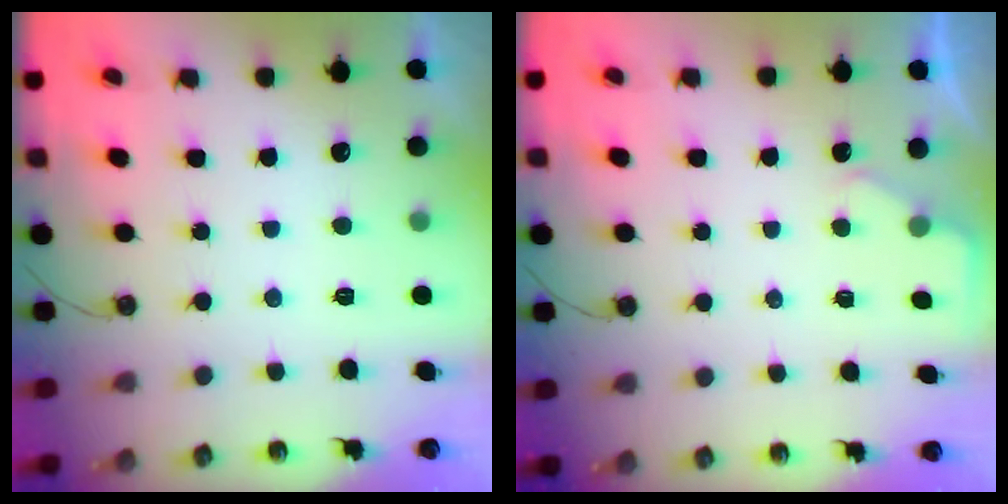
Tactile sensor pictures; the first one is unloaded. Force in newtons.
{"total": 1.9, "press": 1.9, "slide": 0.3}